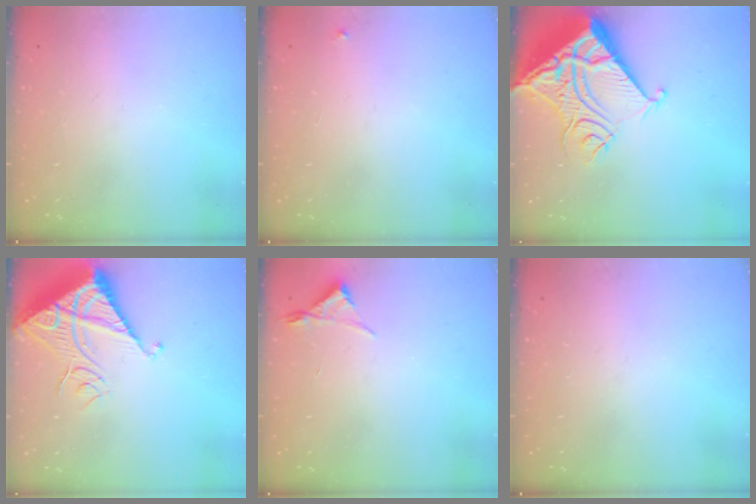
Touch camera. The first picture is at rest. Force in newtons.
{"total": 2.7, "press": 2.7, "slide": 0.2}
{"total": 19.5, "press": 19.4, "slide": 2.7}
{"total": 13.8, "press": 13.7, "slide": 1.3}
{"total": 4.2, "press": 4.1, "slide": 0.5}
{"total": 0.0}